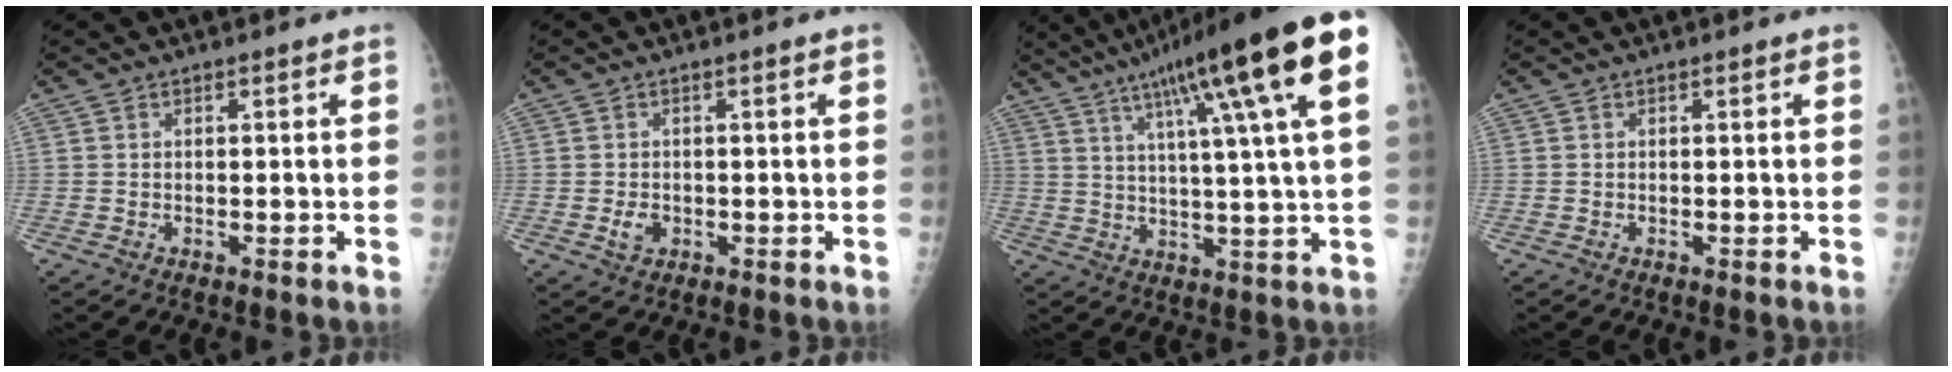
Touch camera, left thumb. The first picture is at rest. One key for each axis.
{"total": 2.1, "fx": -0.5, "fy": 1.6, "fz": 1.3, "tx": -0.022, "ty": 0.001, "tz": -0.005}
{"total": 20.9, "fx": 9.9, "fy": 1.3, "fz": 18.4, "tx": -0.275, "ty": -0.004, "tz": 0.138}
{"total": 0.0}